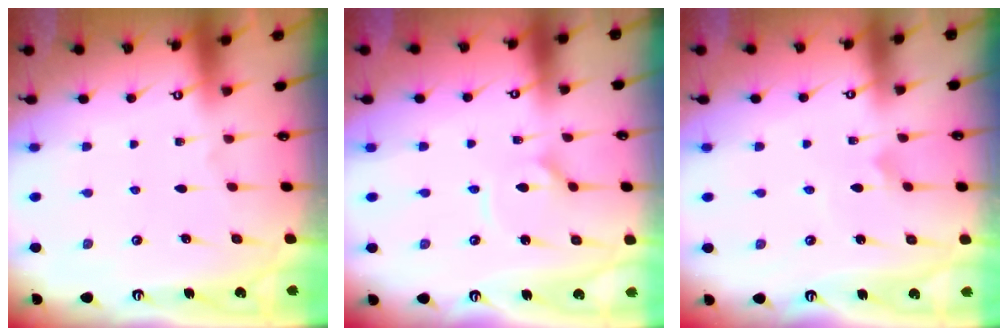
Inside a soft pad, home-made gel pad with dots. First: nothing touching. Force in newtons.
{"total": 3.2, "press": 3.1, "slide": 0.7}
{"total": 2.9, "press": 2.9, "slide": 0.2}